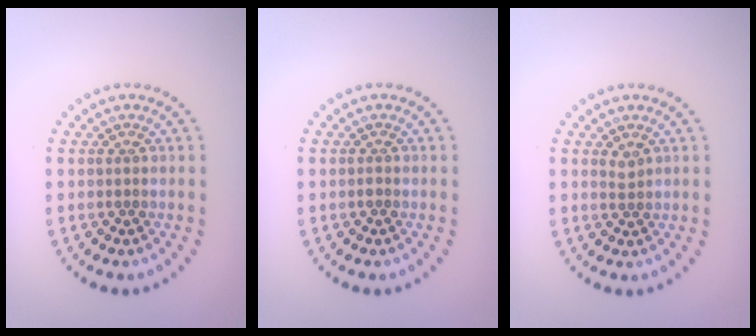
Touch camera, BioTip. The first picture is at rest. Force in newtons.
{"total": 0.5, "press": 0.3, "slide": 0.4}
{"total": 0.9, "press": 0.6, "slide": 0.6}